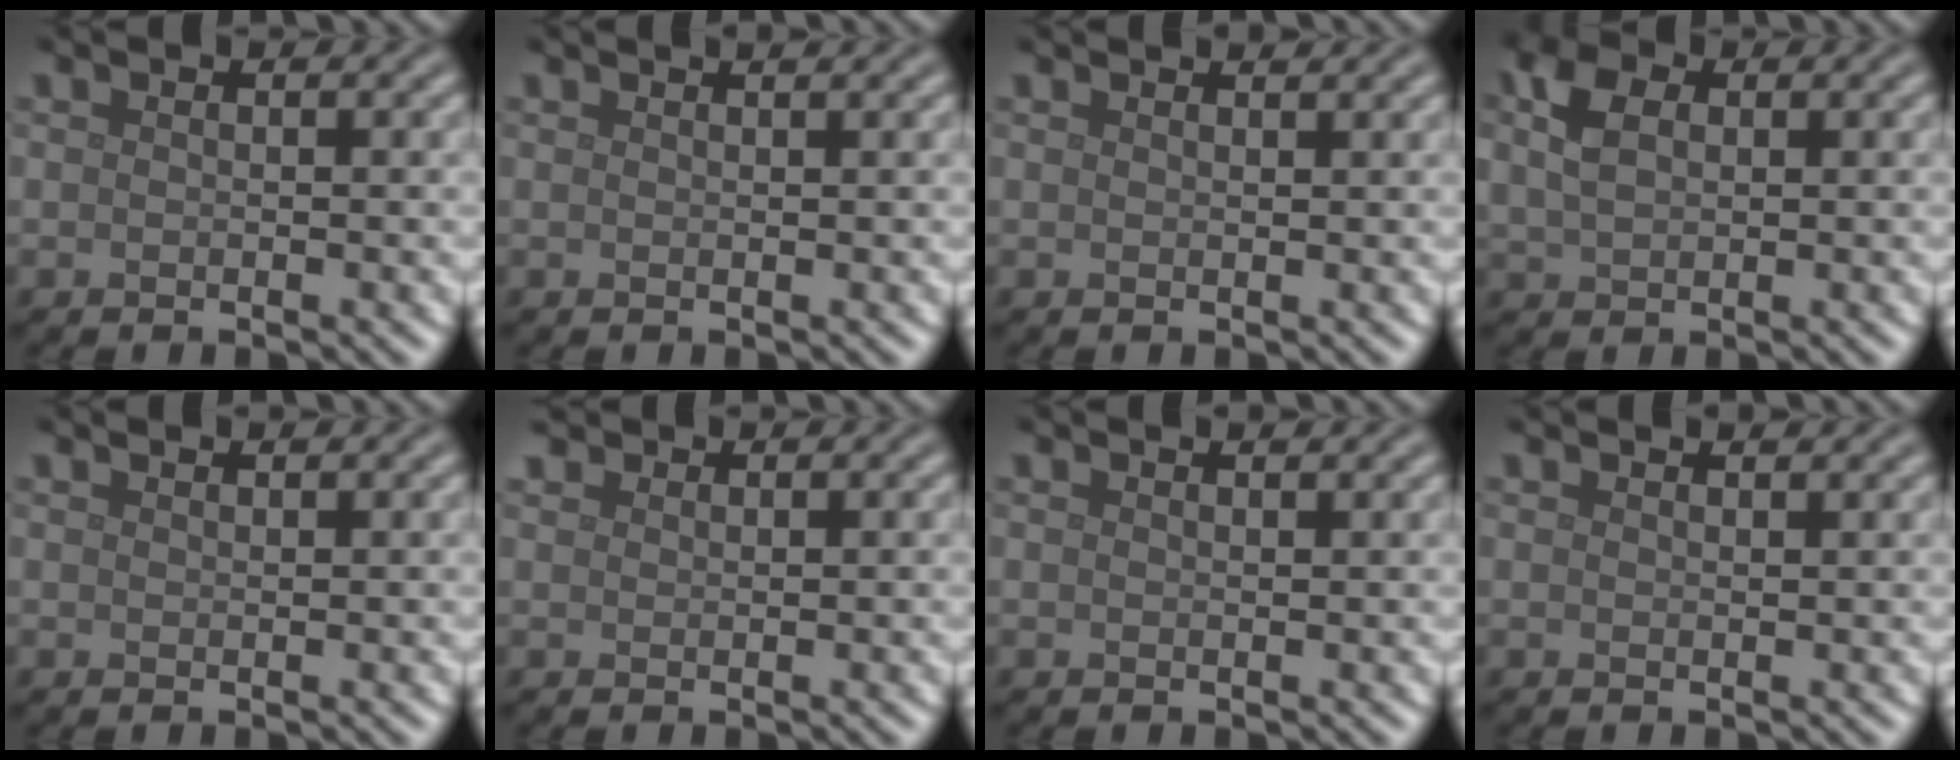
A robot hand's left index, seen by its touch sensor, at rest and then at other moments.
{"total": 1.9, "force": [1.4, 0.7, 1.0], "torque": [0.001, 0.002, -0.003]}
{"total": 1.7, "force": [1.6, 0.3, 0.5], "torque": [-0.008, 0.000, 0.014]}
{"total": 3.6, "force": [1.3, 2.4, 2.3], "torque": [-0.057, 0.006, 0.022]}
{"total": 0.9, "force": [0.9, 0.0, 0.2], "torque": [-0.005, -0.002, 0.010]}
{"total": 1.2, "force": [1.1, 0.6, 0.1], "torque": [-0.001, 0.001, 0.019]}
{"total": 1.4, "force": [1.3, 0.2, 0.5], "torque": [-0.008, -0.001, 0.011]}
{"total": 2.2, "force": [2.0, 0.5, 0.8], "torque": [-0.003, 0.002, 0.011]}